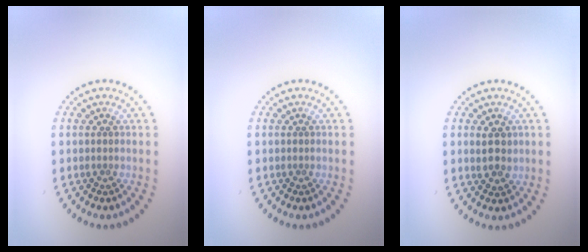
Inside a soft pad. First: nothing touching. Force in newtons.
{"total": 0.0}
{"total": 2.2, "press": 2.1, "slide": 0.5}